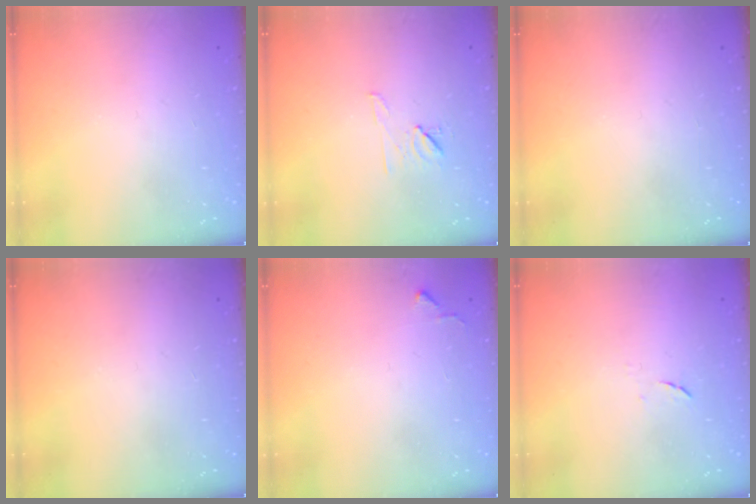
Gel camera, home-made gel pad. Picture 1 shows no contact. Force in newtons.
{"total": 6.7, "press": 6.6, "slide": 1.1}
{"total": 0.0}
{"total": 0.0}
{"total": 4.2, "press": 4.1, "slide": 0.7}
{"total": 4.3, "press": 4.2, "slide": 0.6}